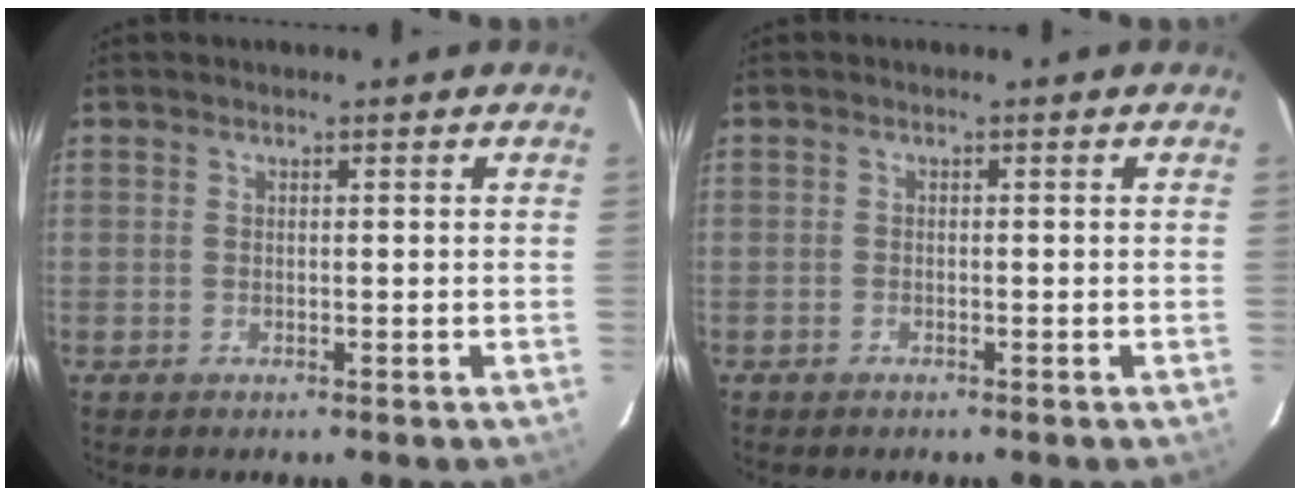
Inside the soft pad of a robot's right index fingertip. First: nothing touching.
{"total": 0.8, "force": [-0.7, 0.4, 0.0], "torque": [-0.004, 0.002, -0.013]}